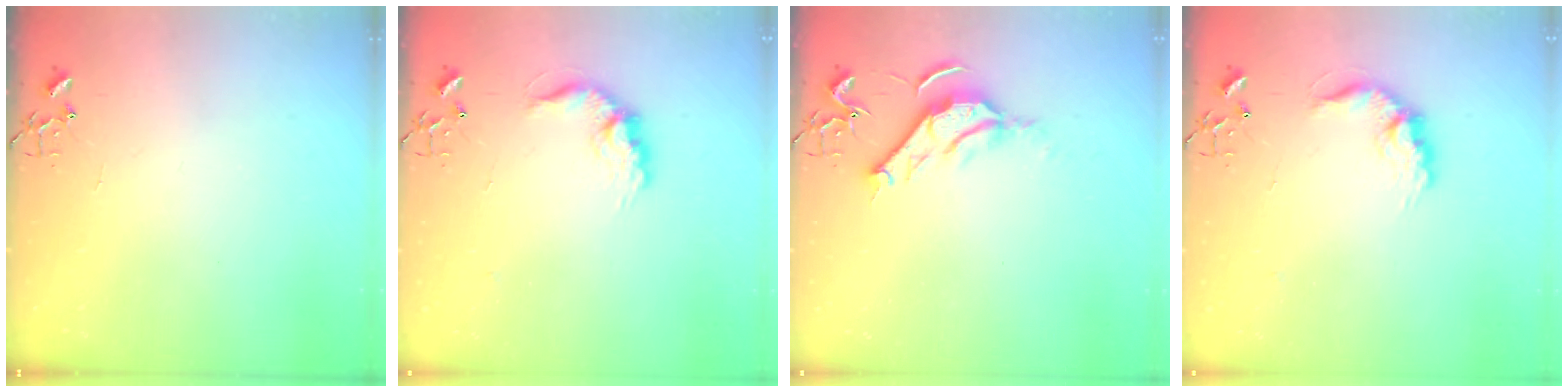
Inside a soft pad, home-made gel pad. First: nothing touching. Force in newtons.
{"total": 11.9, "press": 11.9, "slide": 0.7}
{"total": 10.3, "press": 10.2, "slide": 1.3}
{"total": 11.9, "press": 11.9, "slide": 0.7}